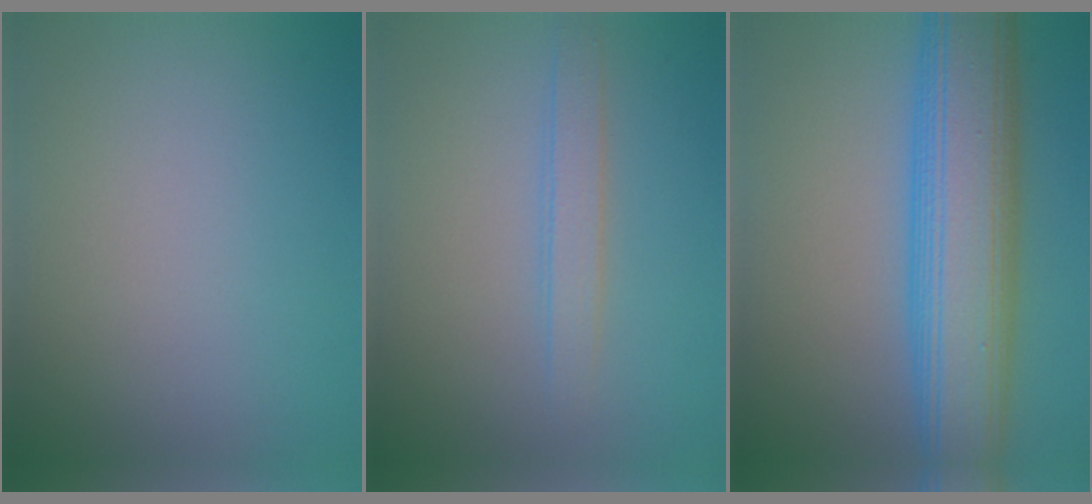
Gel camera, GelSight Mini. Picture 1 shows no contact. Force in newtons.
{"total": 1.9, "press": 1.9, "slide": 0.0}
{"total": 10.3, "press": 10.3, "slide": 0.2}